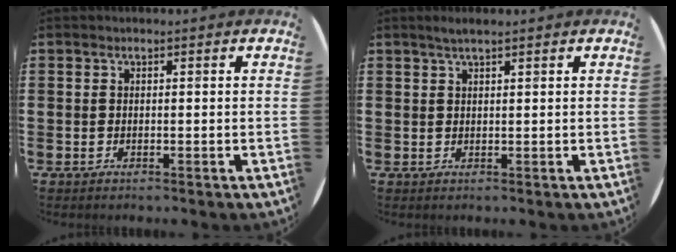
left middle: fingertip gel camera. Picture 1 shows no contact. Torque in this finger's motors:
{"motor_torque": [0.42, -0.31, 0.03, 0.01]}